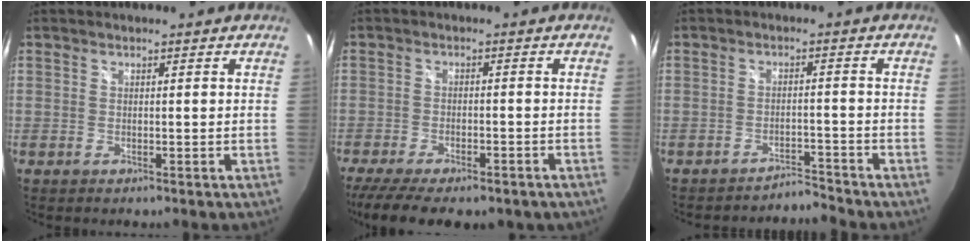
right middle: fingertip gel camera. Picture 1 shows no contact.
{"total": 14.2, "force": [-10.6, 4.9, 7.9], "torque": [-0.172, -0.042, -0.158]}
{"total": 3.2, "force": [-3.1, -0.4, -0.7], "torque": [0.004, 0.006, -0.050]}